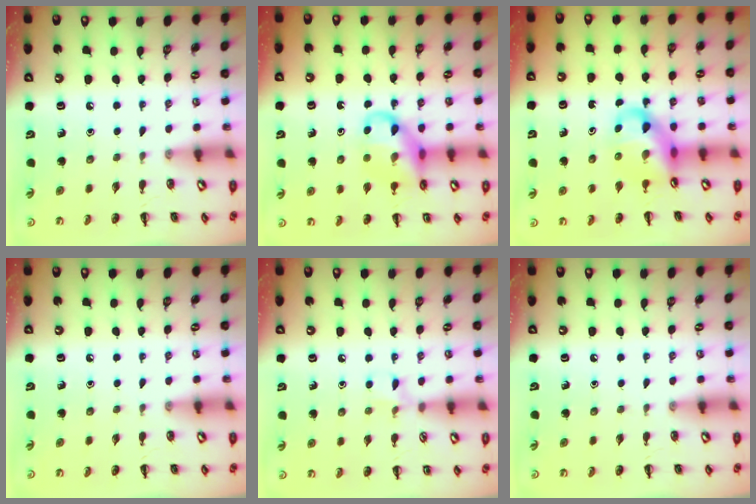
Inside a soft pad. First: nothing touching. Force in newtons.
{"total": 14.3, "press": 14.1, "slide": 2.3}
{"total": 10.2, "press": 9.8, "slide": 2.8}
{"total": 0.0}
{"total": 5.6, "press": 5.2, "slide": 1.9}
{"total": 0.0}